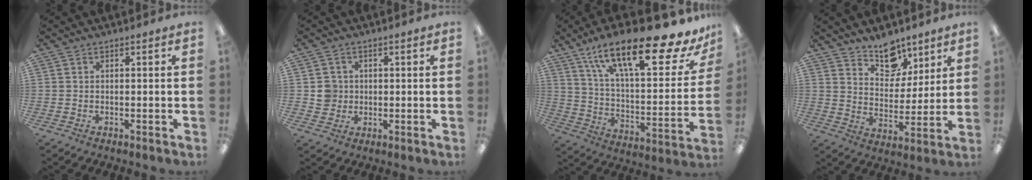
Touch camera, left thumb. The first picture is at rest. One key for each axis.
{"total": 4.4, "fx": 0.4, "fy": 4.4, "fz": 0.5, "tx": 0.003, "ty": 0.001, "tz": 0.004}
{"total": 26.0, "fx": 17.1, "fy": 7.3, "fz": 18.1, "tx": -0.287, "ty": -0.099, "tz": 0.280}
{"total": 11.3, "fx": 8.8, "fy": 6.3, "fz": 3.2, "tx": -0.035, "ty": -0.065, "tz": 0.163}